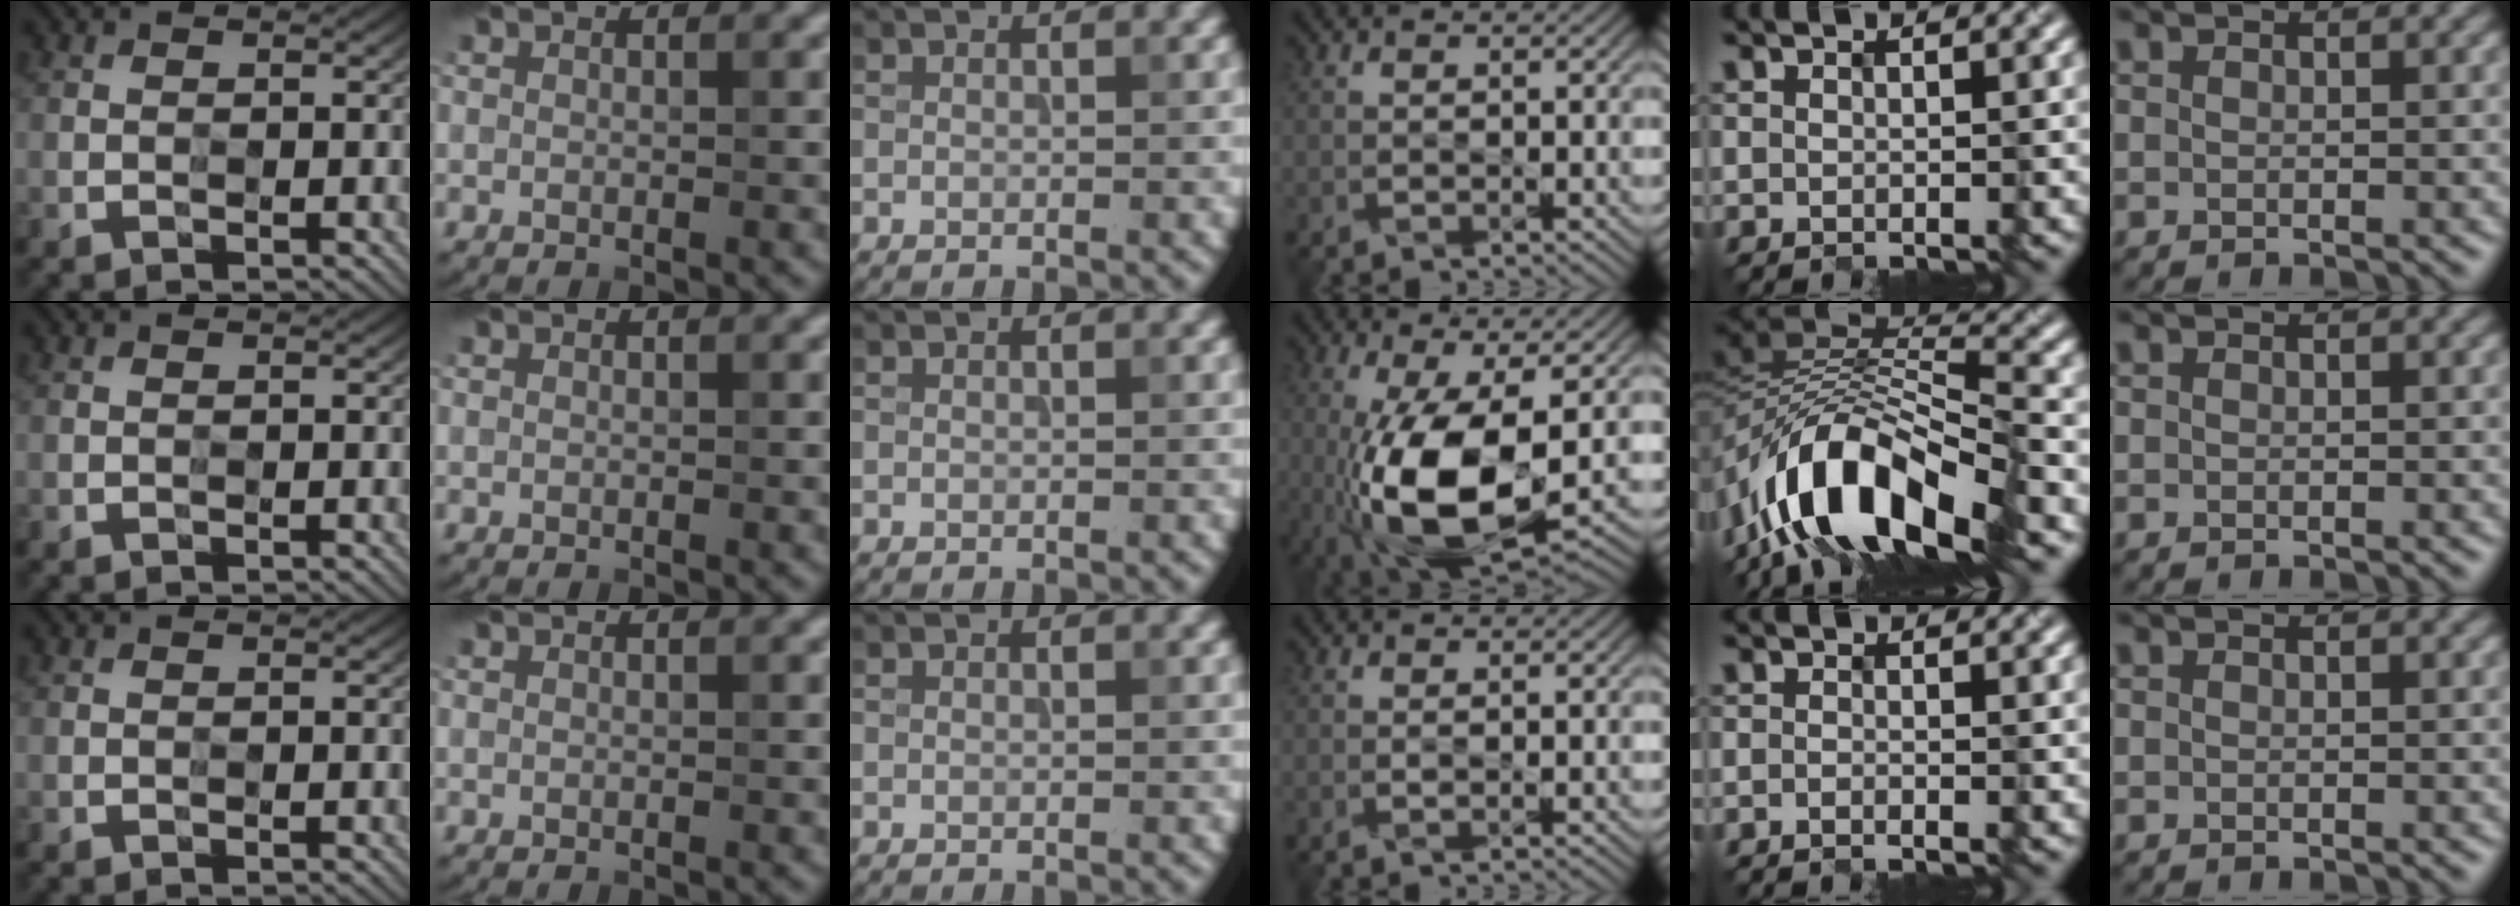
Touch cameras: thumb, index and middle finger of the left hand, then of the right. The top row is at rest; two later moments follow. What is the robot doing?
{"motion": "insert", "object": "pill capsule"}